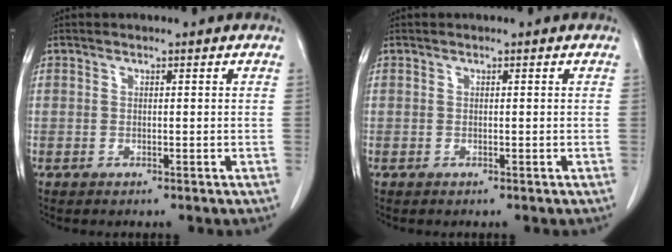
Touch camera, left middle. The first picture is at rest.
{"total": 0.0}